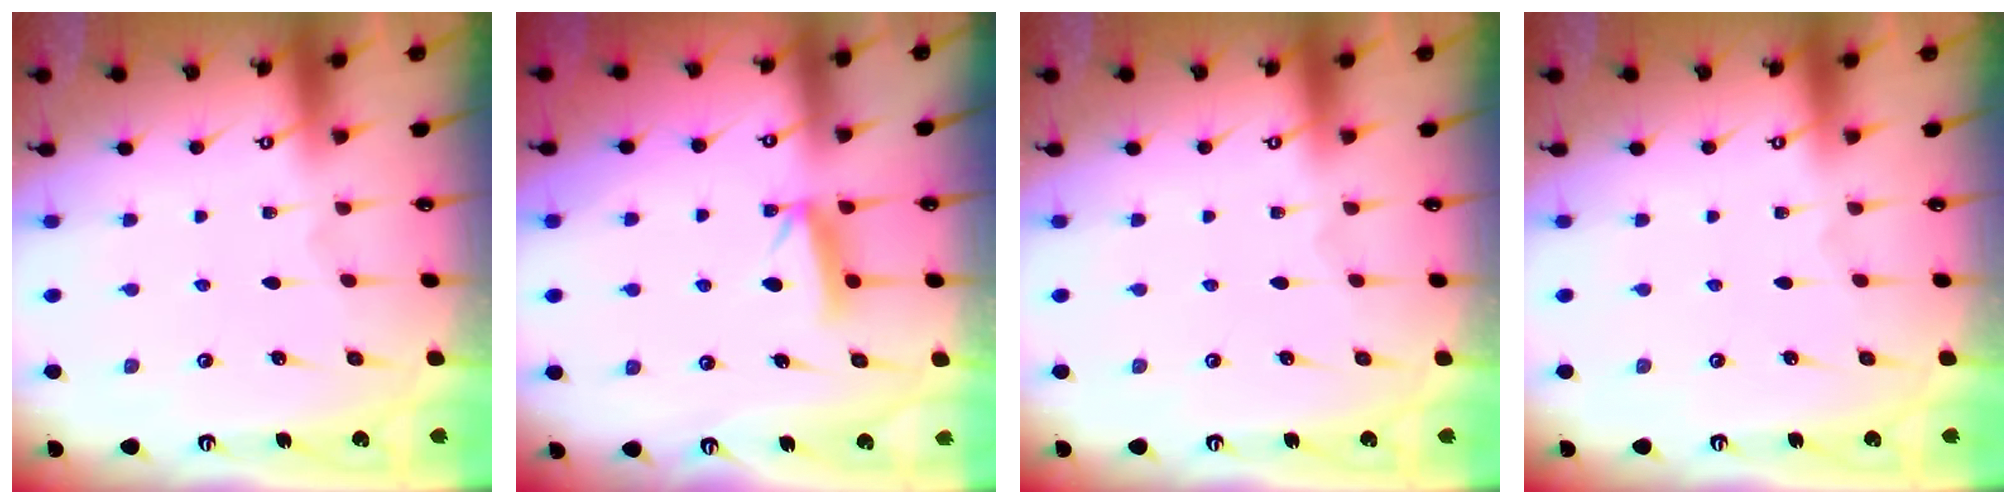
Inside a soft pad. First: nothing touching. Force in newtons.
{"total": 6.3, "press": 6.2, "slide": 0.8}
{"total": 0.0}
{"total": 0.0}